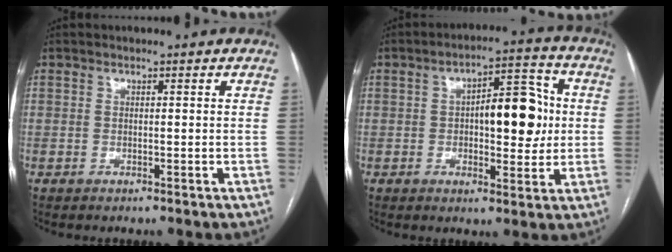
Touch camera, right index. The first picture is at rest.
{"total": 10.8, "force": [0.6, 4.1, 10.0], "torque": [-0.140, 0.024, 0.011]}